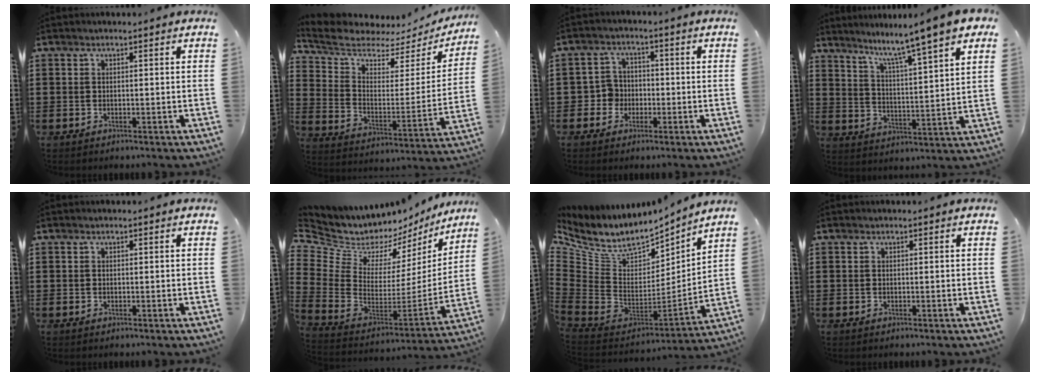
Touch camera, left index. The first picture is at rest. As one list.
[{"total": 6.5, "force": [5.6, 2.4, 2.5], "torque": [-0.080, -0.043, 0.095]}, {"total": 3.9, "force": [-1.3, 3.6, 0.9], "torque": [-0.037, 0.003, -0.031]}, {"total": 6.6, "force": [5.4, -1.0, 3.6], "torque": [-0.094, -0.042, 0.081]}, {"total": 0.0}, {"total": 6.2, "force": [5.8, 2.2, 0.3], "torque": [-0.052, -0.067, 0.100]}, {"total": 8.4, "force": [5.8, 4.3, 4.3], "torque": [-0.120, -0.056, 0.100]}, {"total": 0.0}]